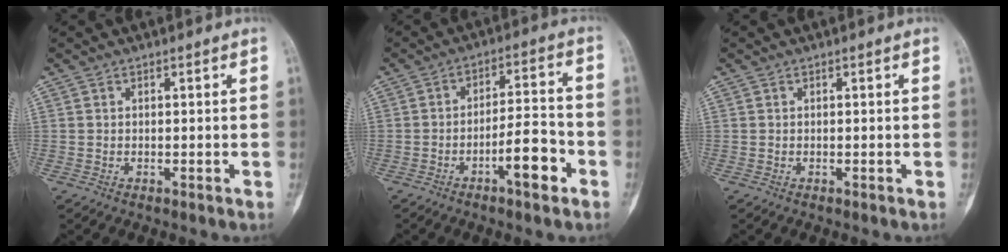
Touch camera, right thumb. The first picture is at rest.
{"total": 8.7, "force": [-4.2, 2.5, 7.3], "torque": [-0.108, 0.032, -0.067]}
{"total": 0.0}